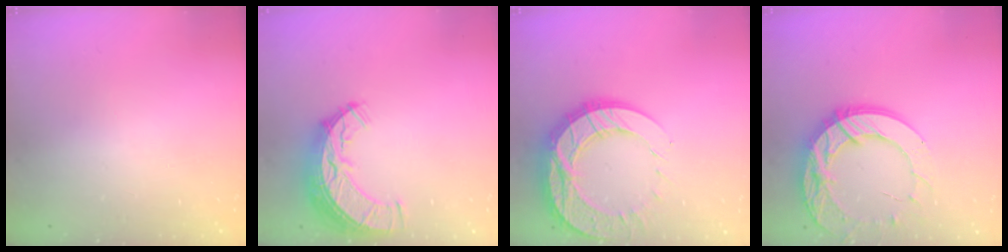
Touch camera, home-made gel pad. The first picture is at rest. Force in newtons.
{"total": 9.6, "press": 9.6, "slide": 0.8}
{"total": 19.4, "press": 19.4, "slide": 1.8}
{"total": 18.0, "press": 17.9, "slide": 1.6}